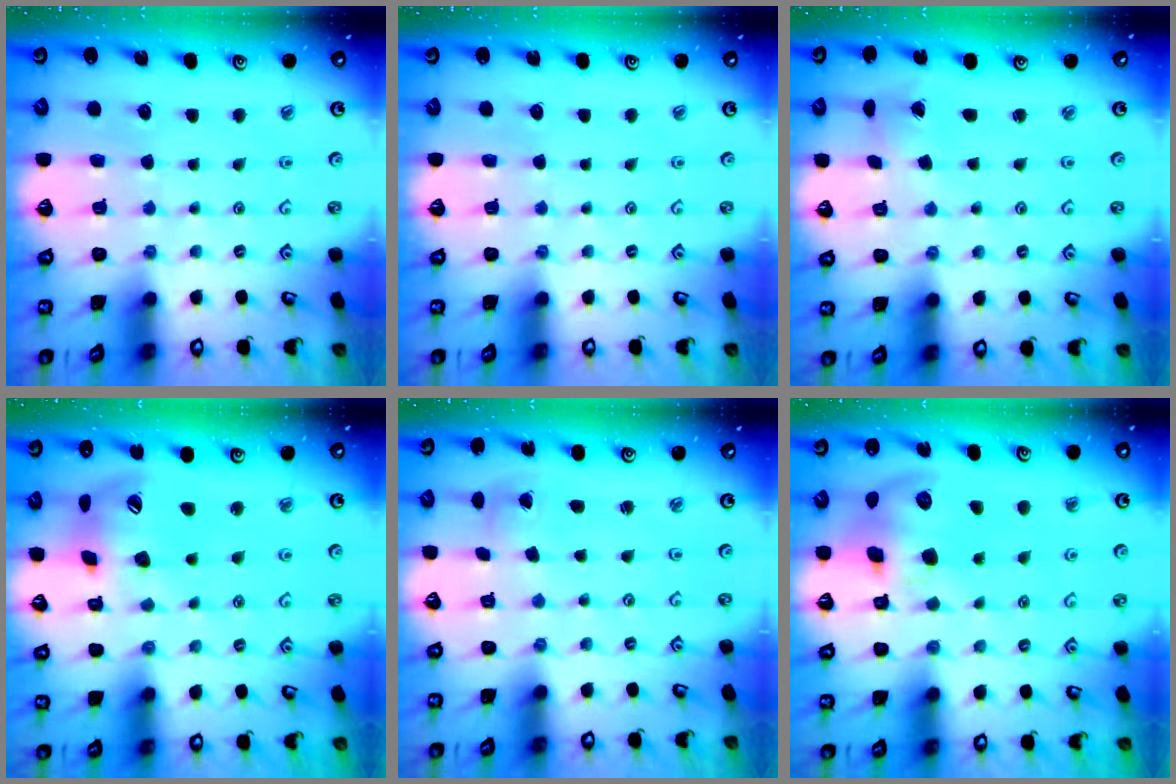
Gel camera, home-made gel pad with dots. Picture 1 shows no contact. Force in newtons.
{"total": 0.0}
{"total": 1.1, "press": 1.0, "slide": 0.4}
{"total": 16.4, "press": 16.3, "slide": 2.2}
{"total": 2.1, "press": 2.1, "slide": 0.1}
{"total": 13.9, "press": 13.7, "slide": 2.4}